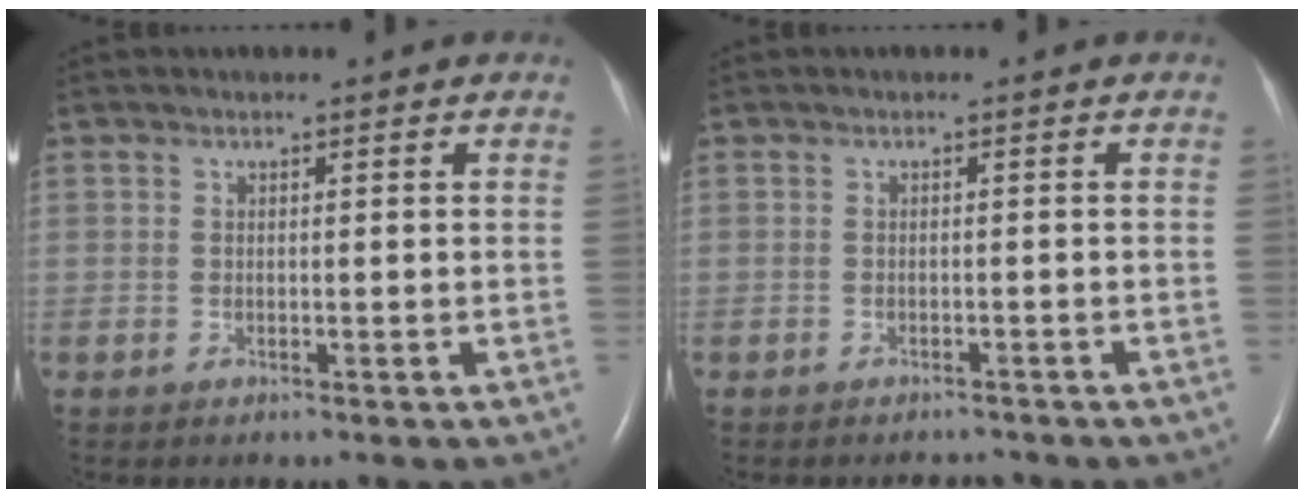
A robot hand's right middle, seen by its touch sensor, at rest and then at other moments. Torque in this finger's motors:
{"motor_torque": [0.00, 0.02, -0.02, 0.00]}